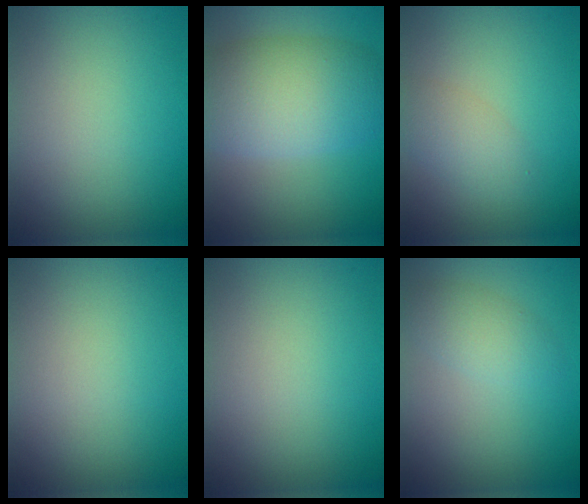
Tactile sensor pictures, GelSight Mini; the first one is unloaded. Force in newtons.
{"total": 8.4, "press": 8.4, "slide": 0.4}
{"total": 2.2, "press": 2.2, "slide": 0.1}
{"total": 0.0}
{"total": 0.0}
{"total": 2.3, "press": 2.3, "slide": 0.1}